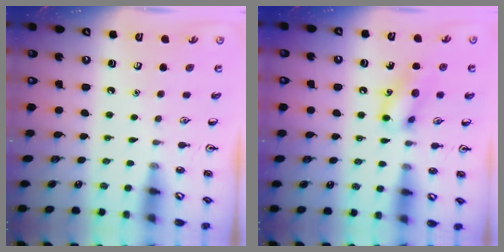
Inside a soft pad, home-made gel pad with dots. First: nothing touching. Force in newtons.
{"total": 11.6, "press": 11.5, "slide": 1.6}